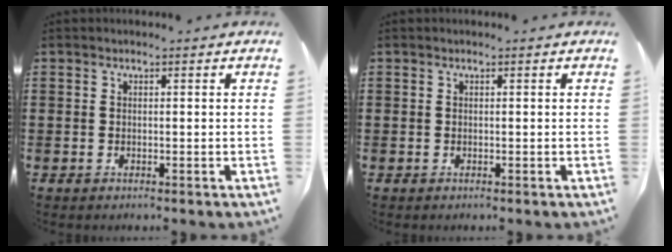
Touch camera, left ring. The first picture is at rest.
{"total": 0.0}